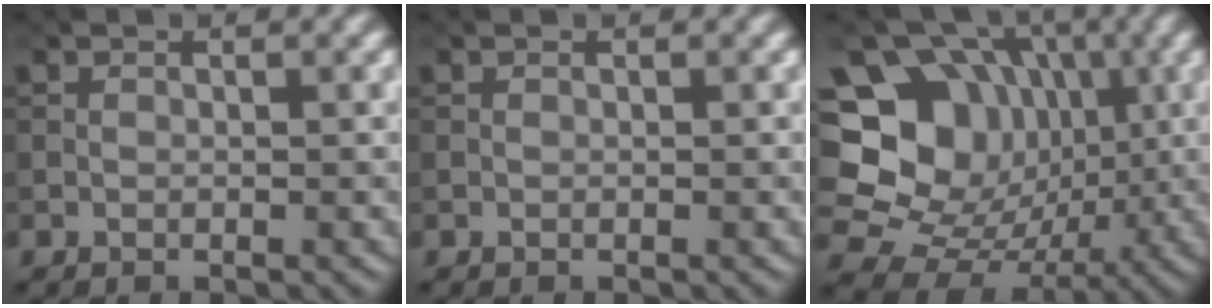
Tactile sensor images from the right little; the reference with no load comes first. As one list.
[{"total": 0.0}, {"total": 18.2, "force": [2.6, 16.0, 8.1], "torque": [-0.192, 0.055, 0.036]}]